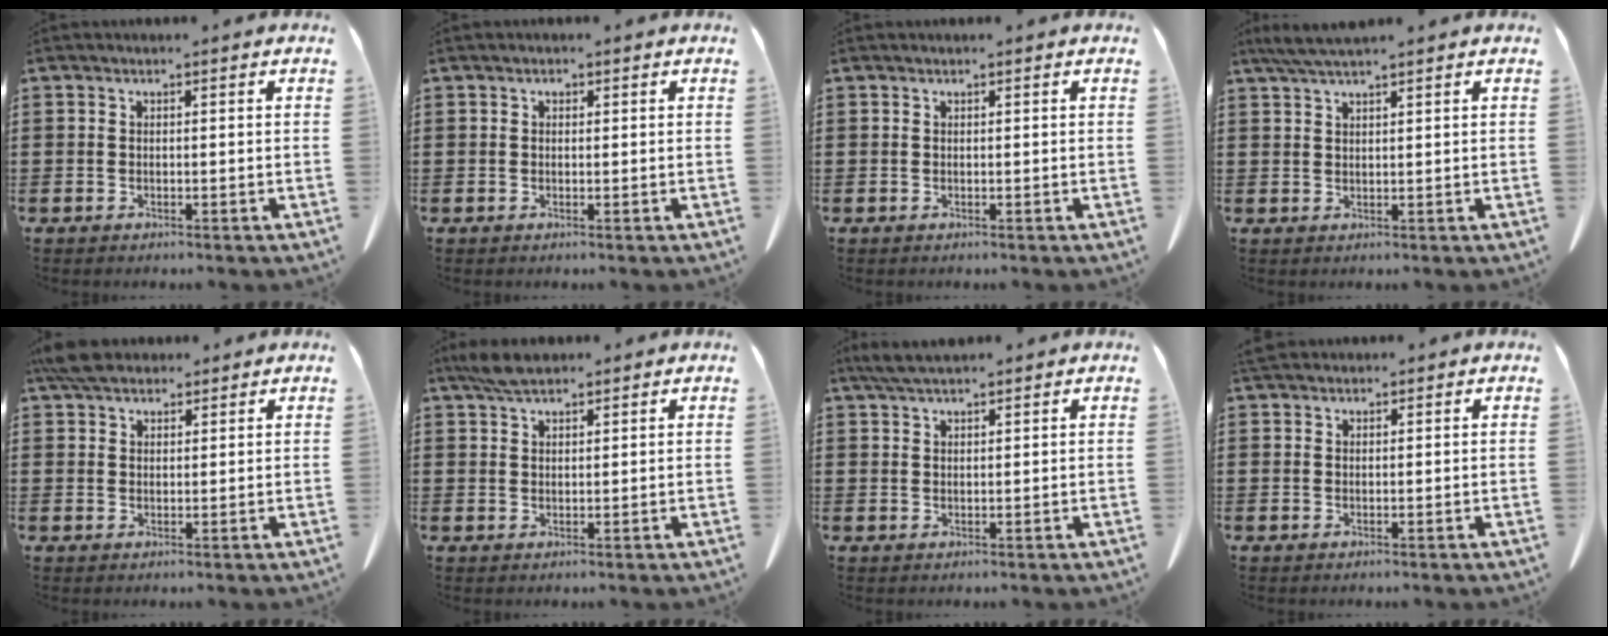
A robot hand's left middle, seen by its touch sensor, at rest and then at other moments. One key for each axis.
{"total": 0.6, "fx": 0.2, "fy": 0.4, "fz": 0.4, "tx": -0.010, "ty": 0.004, "tz": 0.004}
{"total": 0.0}
{"total": 3.0, "fx": 2.5, "fy": 0.0, "fz": 1.8, "tx": -0.039, "ty": -0.001, "tz": 0.047}
{"total": 4.7, "fx": 3.9, "fy": 1.7, "fz": 2.0, "tx": -0.049, "ty": 0.002, "tz": 0.076}
{"total": 3.9, "fx": 3.1, "fy": 1.2, "fz": 2.0, "tx": -0.048, "ty": 0.003, "tz": 0.058}
{"total": 3.3, "fx": 2.7, "fy": 0.5, "fz": 1.7, "tx": -0.041, "ty": -0.001, "tz": 0.051}
{"total": 1.7, "fx": 1.6, "fy": 0.5, "fz": 0.5, "tx": -0.014, "ty": 0.003, "tz": 0.031}